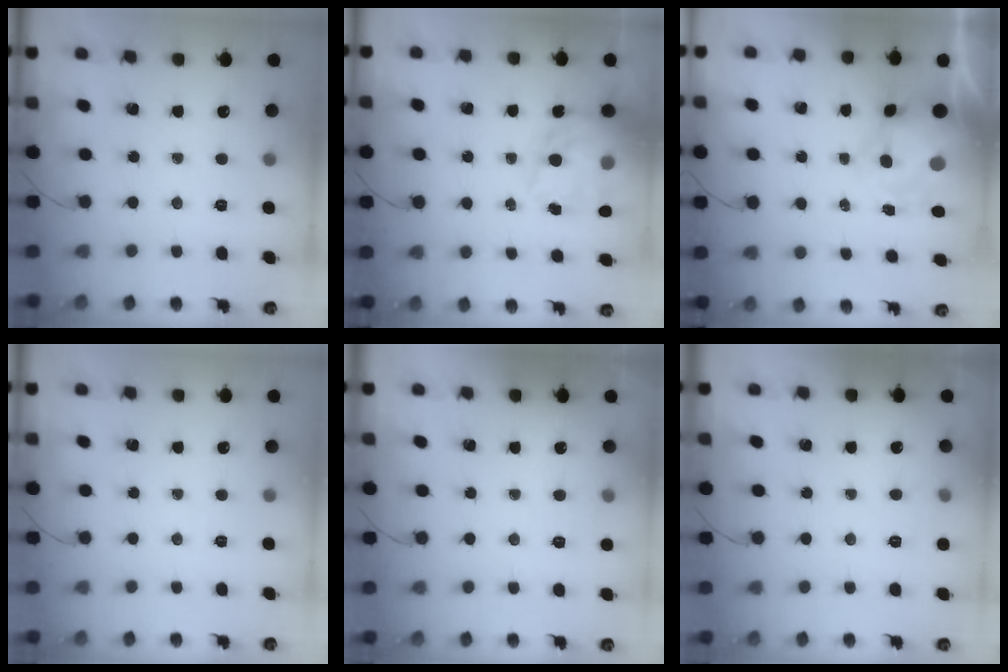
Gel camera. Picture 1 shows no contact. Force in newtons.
{"total": 18.0, "press": 17.4, "slide": 4.6}
{"total": 8.8, "press": 8.5, "slide": 2.0}
{"total": 0.0}
{"total": 6.0, "press": 5.8, "slide": 1.6}
{"total": 6.1, "press": 5.9, "slide": 1.5}